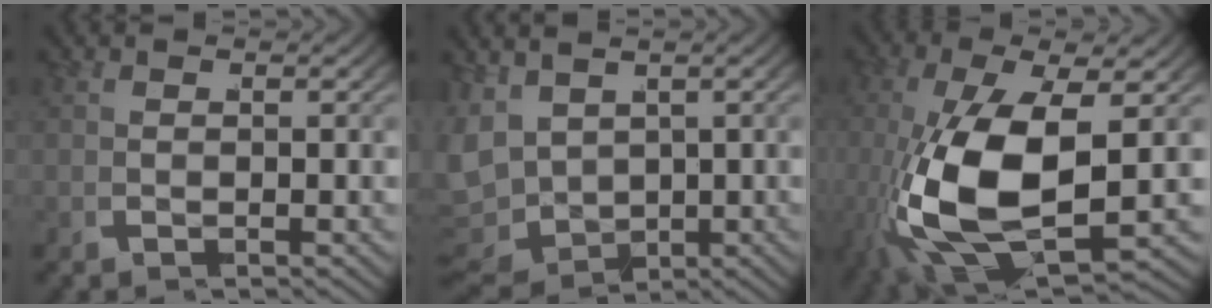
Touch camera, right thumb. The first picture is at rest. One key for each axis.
{"total": 8.3, "fx": -1.2, "fy": 6.9, "fz": 4.6, "tx": -0.127, "ty": -0.044, "tz": -0.006}
{"total": 13.3, "fx": -1.5, "fy": 7.0, "fz": 11.2, "tx": -0.280, "ty": -0.049, "tz": 0.005}